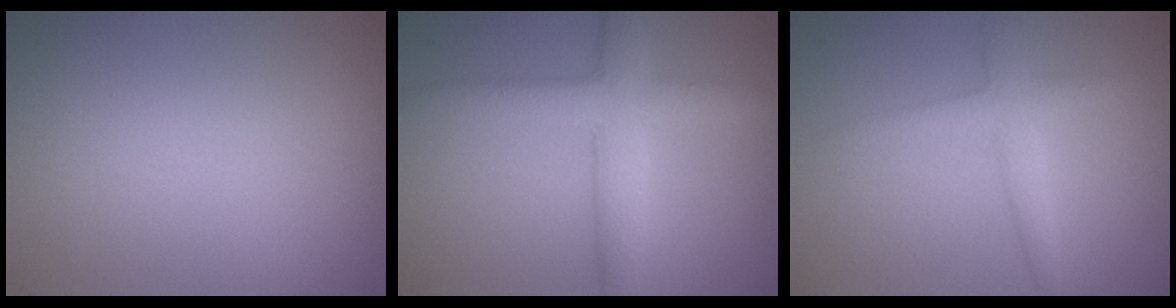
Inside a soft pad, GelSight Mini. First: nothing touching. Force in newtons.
{"total": 4.7, "press": 4.7, "slide": 0.1}
{"total": 2.4, "press": 2.4, "slide": 0.2}